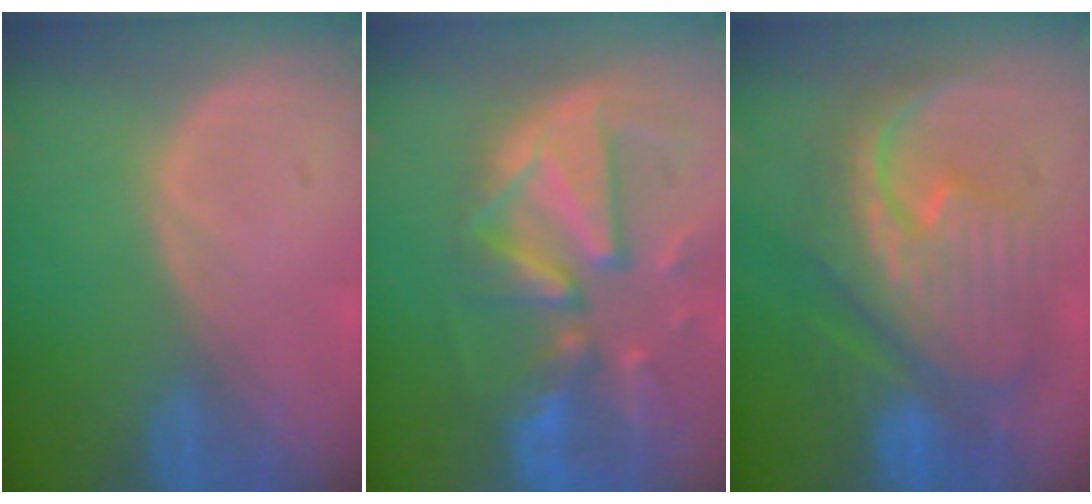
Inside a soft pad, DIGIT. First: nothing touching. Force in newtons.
{"total": 12.6, "press": 11.0, "slide": 6.2}
{"total": 12.2, "press": 12.1, "slide": 1.2}